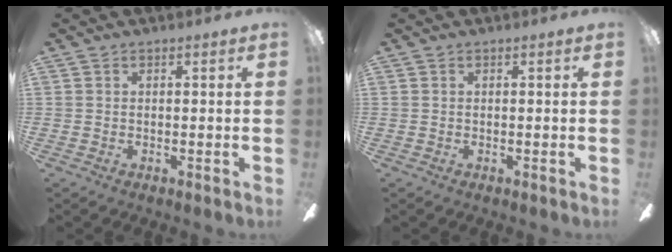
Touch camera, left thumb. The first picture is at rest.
{"total": 0.0}